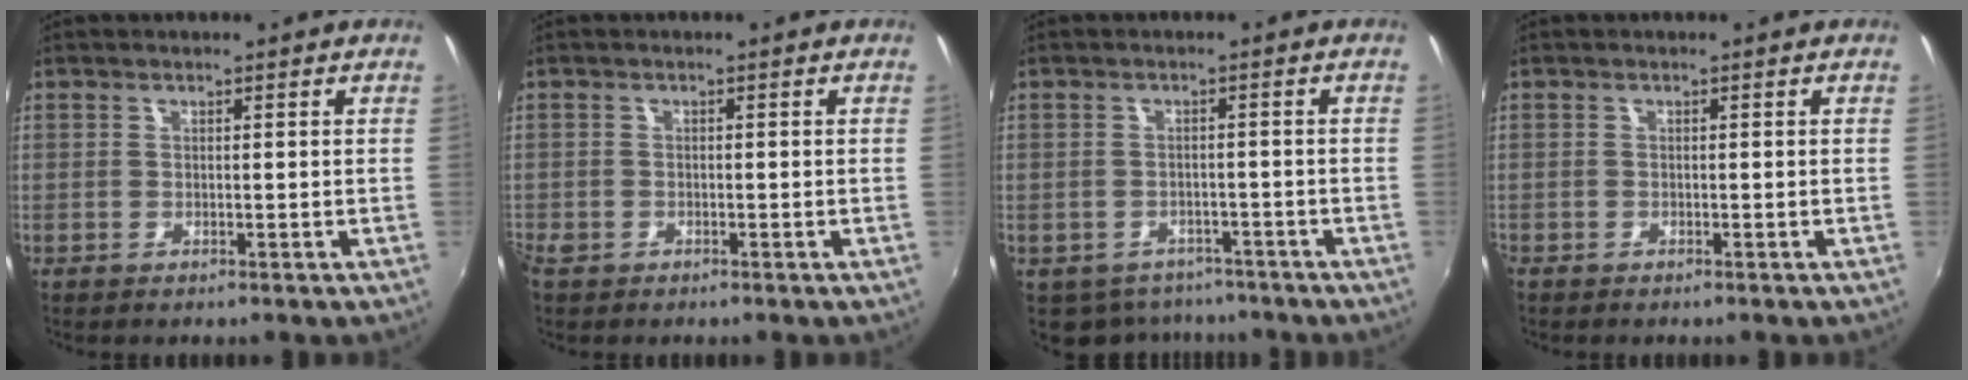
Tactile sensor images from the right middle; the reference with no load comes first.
{"total": 3.4, "force": [-1.9, 2.3, 1.6], "torque": [-0.034, -0.005, -0.032]}
{"total": 9.1, "force": [-6.3, 6.0, 2.9], "torque": [-0.085, -0.011, -0.081]}
{"total": 1.0, "force": [-0.7, 0.6, 0.3], "torque": [-0.008, -0.002, -0.013]}